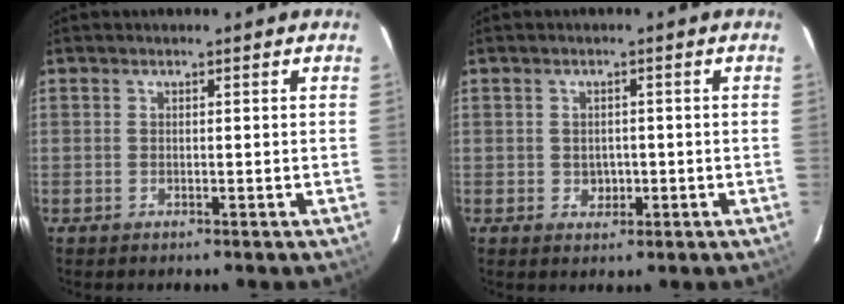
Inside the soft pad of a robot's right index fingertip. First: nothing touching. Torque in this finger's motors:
{"motor_torque": [-0.02, -0.02, -0.01, 0.00]}